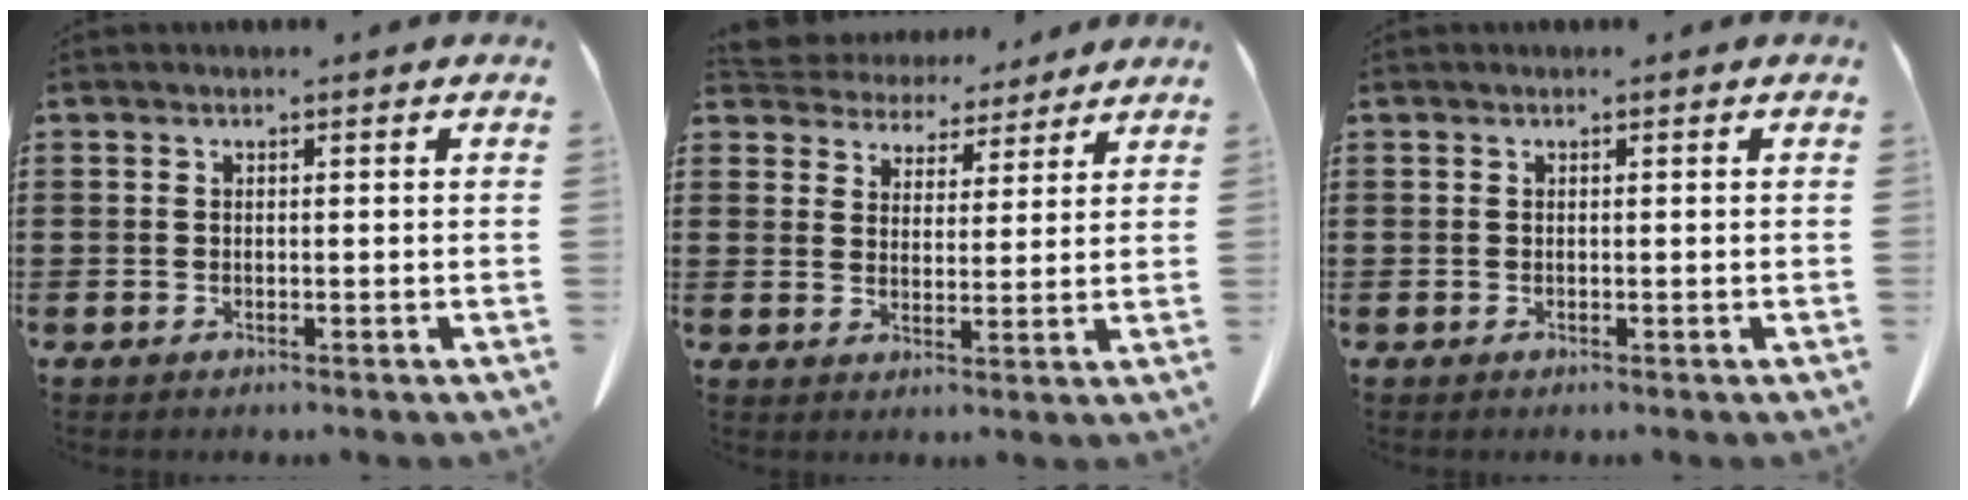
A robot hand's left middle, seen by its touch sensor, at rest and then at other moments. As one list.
[{"total": 4.5, "force": [4.3, 1.3, -0.2], "torque": [-0.023, -0.025, 0.076]}, {"total": 0.0}]